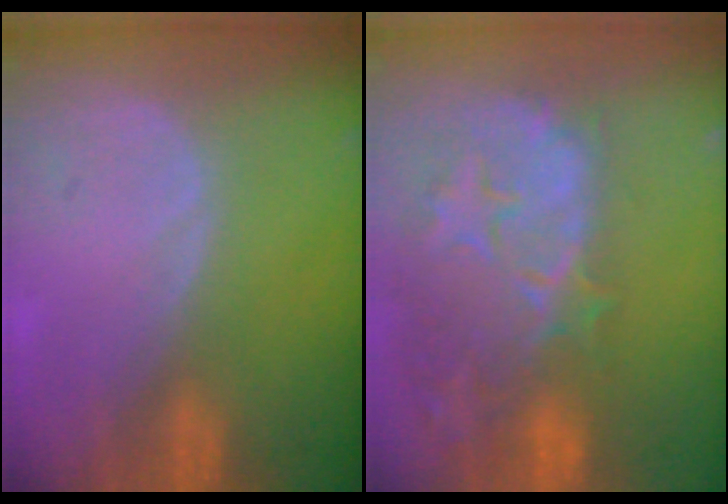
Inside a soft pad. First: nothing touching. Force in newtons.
{"total": 14.7, "press": 11.9, "slide": 8.6}